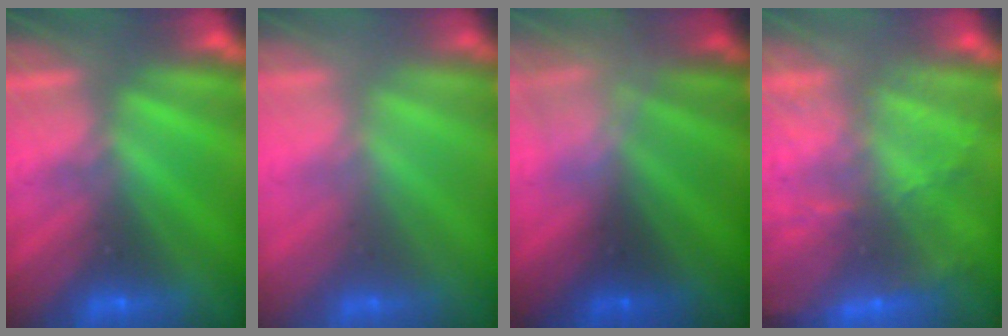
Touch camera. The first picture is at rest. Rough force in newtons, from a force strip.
{"total": 2.2}
{"total": 2.3}
{"total": 6.2}